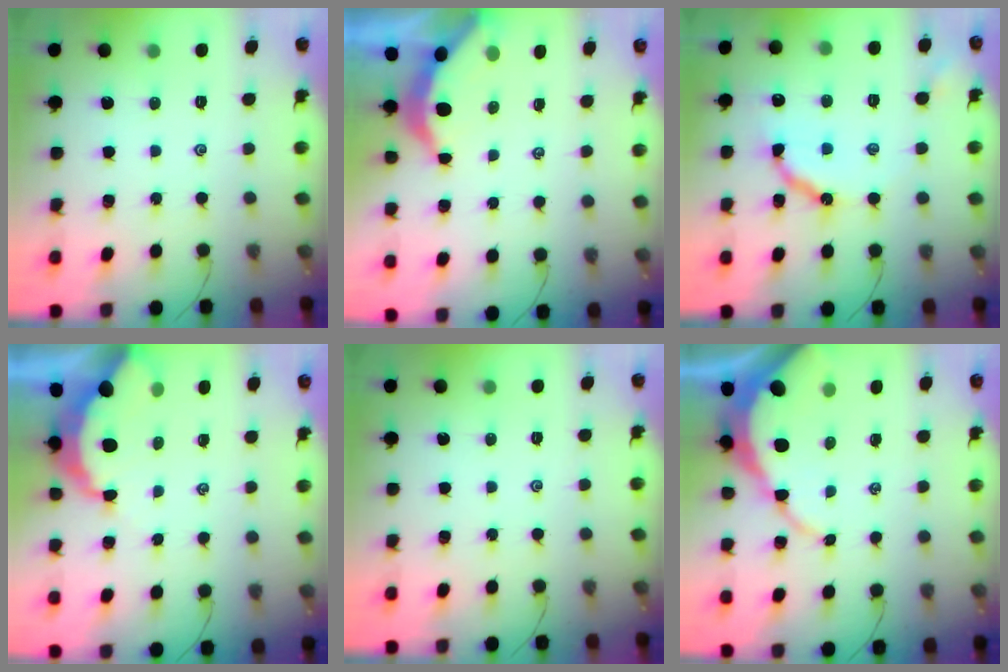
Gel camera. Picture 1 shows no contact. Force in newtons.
{"total": 3.9, "press": 3.8, "slide": 0.5}
{"total": 9.6, "press": 9.5, "slide": 0.9}
{"total": 6.2, "press": 6.1, "slide": 0.6}
{"total": 0.0}
{"total": 10.4, "press": 10.3, "slide": 0.9}